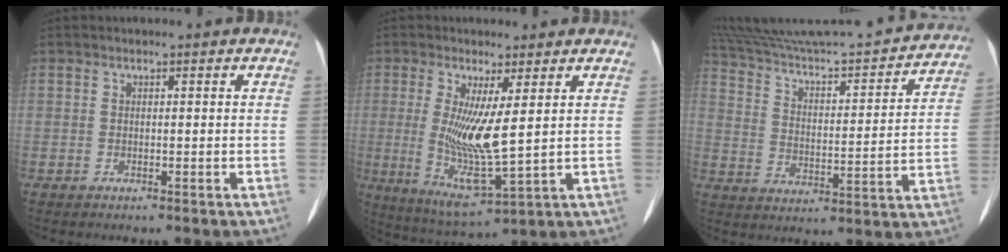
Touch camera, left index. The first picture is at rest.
{"total": 9.3, "force": [1.0, 1.1, 9.1], "torque": [-0.186, -0.027, 0.028]}
{"total": 26.8, "force": [24.7, 3.5, 9.6], "torque": [-0.170, -0.029, 0.345]}